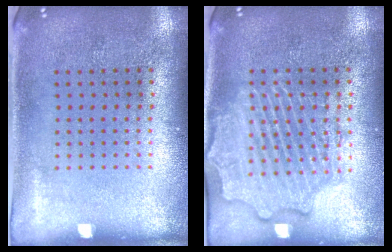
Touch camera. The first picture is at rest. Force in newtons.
{"total": 2.3, "press": 2.3, "slide": 0.4}